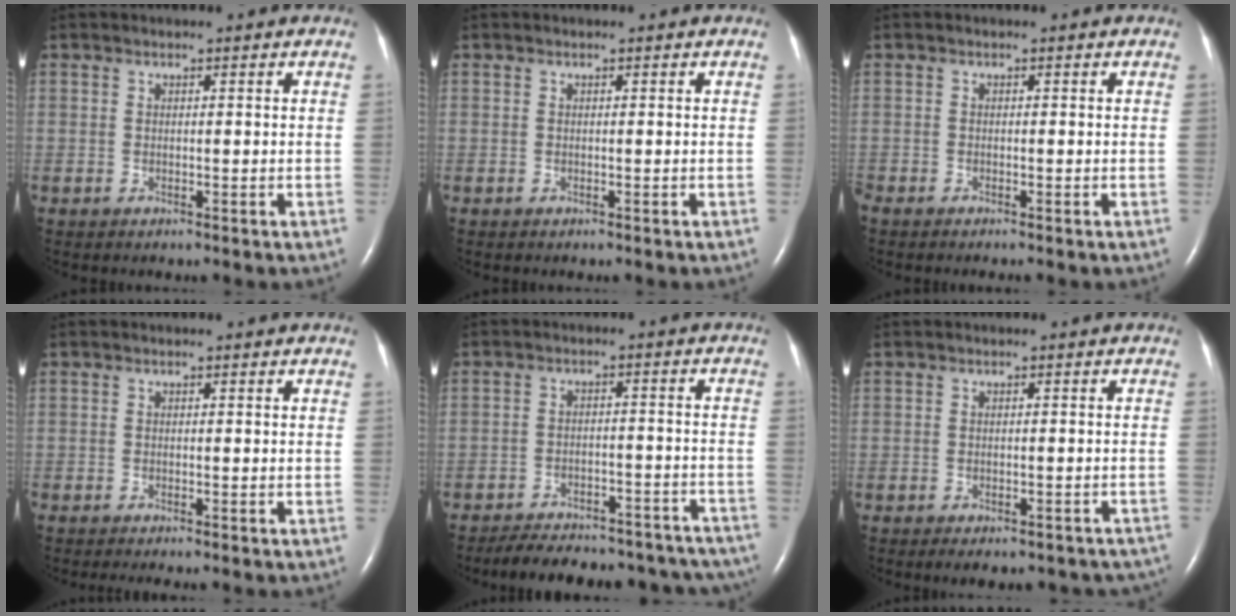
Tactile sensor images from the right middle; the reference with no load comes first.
{"total": 0.0}
{"total": 0.8, "force": [-0.8, -0.1, 0.2], "torque": [-0.008, -0.002, -0.017]}
{"total": 1.6, "force": [-1.4, -0.2, 0.9], "torque": [-0.013, -0.002, -0.020]}
{"total": 21.4, "force": [-18.7, 7.2, 7.5], "torque": [-0.107, 0.004, -0.230]}
{"total": 11.1, "force": [-9.4, 4.3, 4.0], "torque": [-0.054, 0.007, -0.099]}